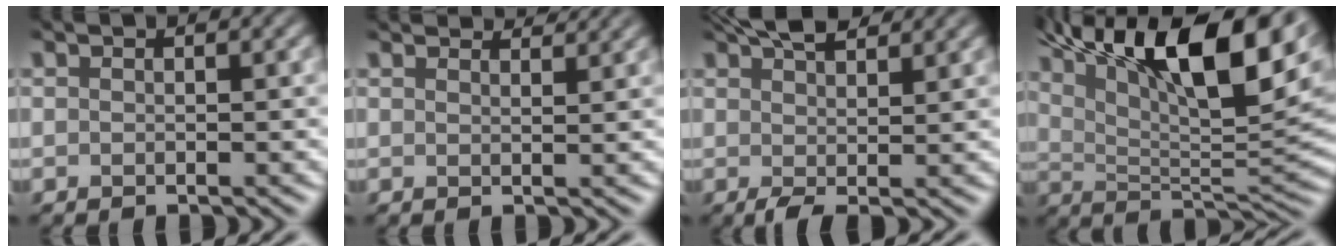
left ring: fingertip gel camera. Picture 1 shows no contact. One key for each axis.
{"total": 3.5, "fx": 3.3, "fy": 0.3, "fz": 0.9, "tx": -0.014, "ty": 0.005, "tz": 0.038}
{"total": 4.4, "fx": 2.4, "fy": 1.4, "fz": 3.4, "tx": -0.058, "ty": 0.005, "tz": 0.042}
{"total": 16.1, "fx": 8.5, "fy": 5.4, "fz": 12.5, "tx": -0.206, "ty": 0.026, "tz": 0.144}